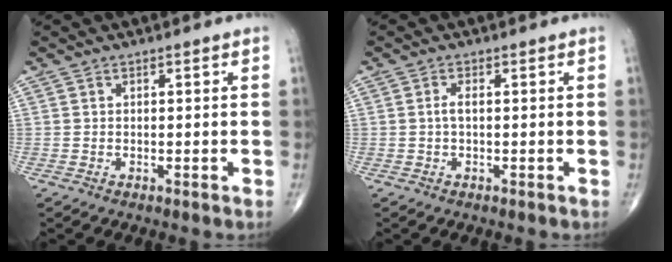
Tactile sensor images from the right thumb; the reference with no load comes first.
{"total": 1.4, "force": [-0.1, 0.4, 1.4], "torque": [-0.029, 0.000, -0.003]}